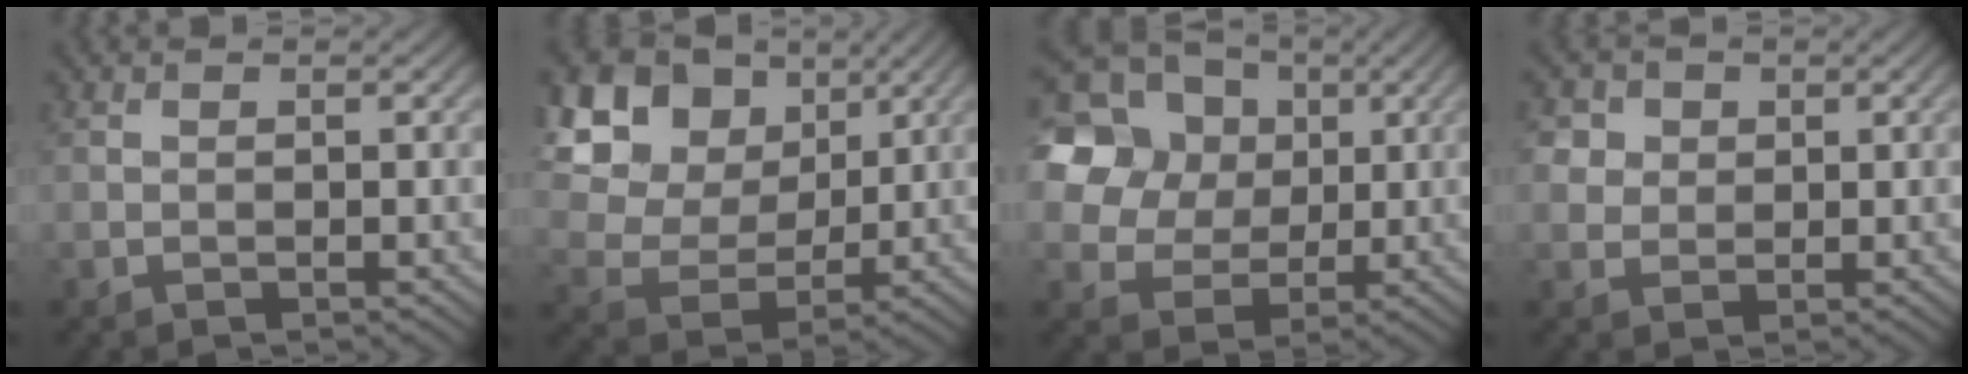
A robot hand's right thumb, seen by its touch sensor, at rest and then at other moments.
{"total": 17.4, "force": [8.2, 12.6, 8.8], "torque": [-0.244, 0.042, 0.190]}
{"total": 18.6, "force": [7.3, 15.2, 7.8], "torque": [-0.240, 0.034, 0.139]}
{"total": 4.5, "force": [2.1, 3.6, 1.6], "torque": [-0.059, -0.003, 0.037]}